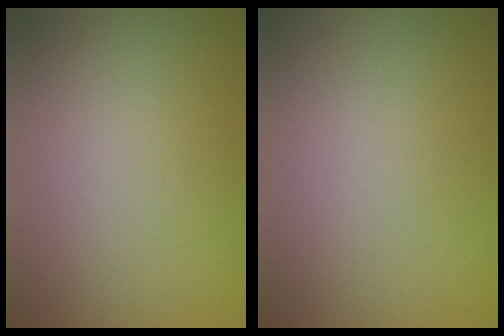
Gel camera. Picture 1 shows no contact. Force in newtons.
{"total": 0.0}